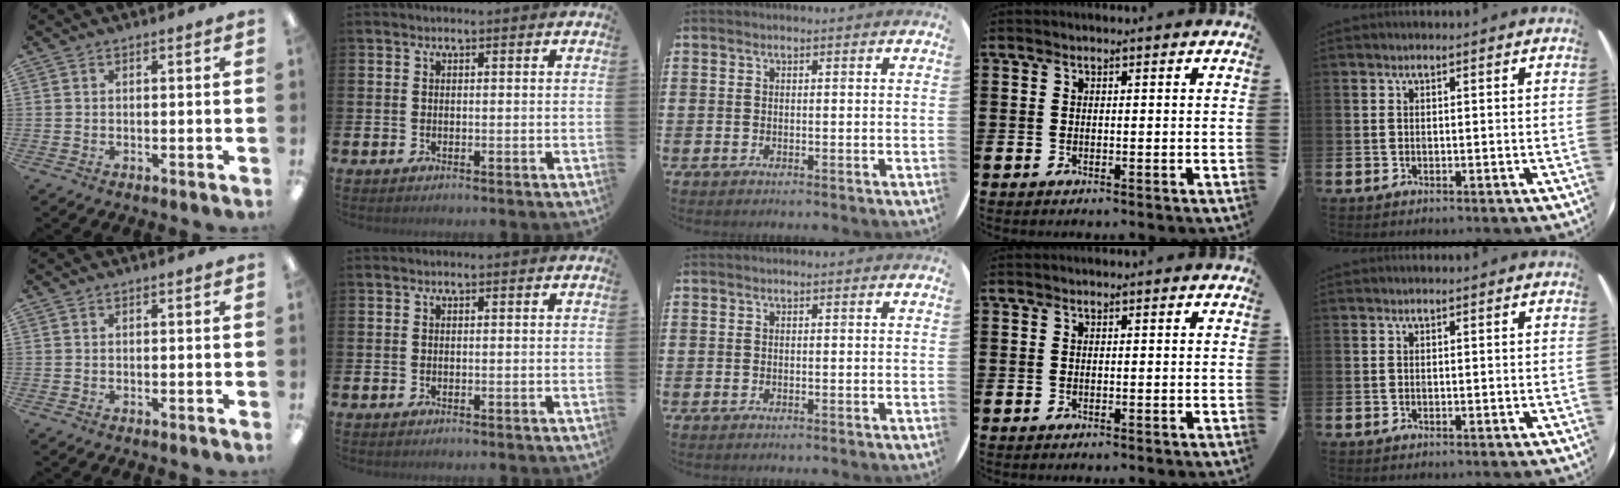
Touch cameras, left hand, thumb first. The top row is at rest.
{}